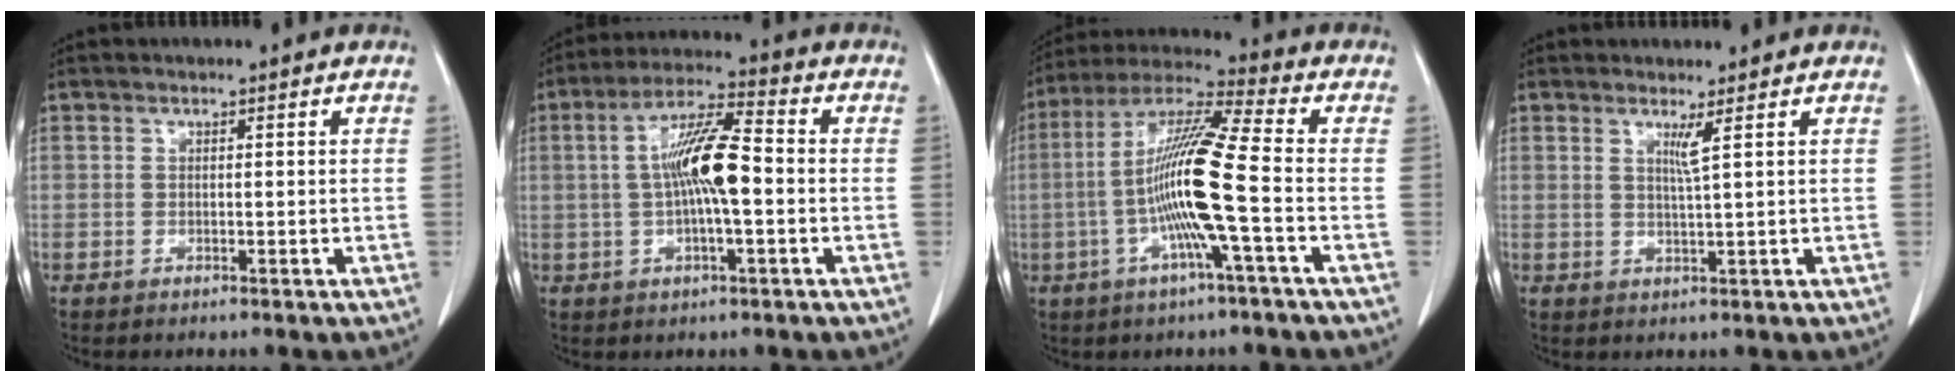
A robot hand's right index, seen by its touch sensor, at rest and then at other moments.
{"total": 9.9, "force": [-0.2, 1.6, 9.7], "torque": [-0.184, 0.016, -0.010]}
{"total": 14.0, "force": [-2.6, -0.5, 13.7], "torque": [-0.266, 0.004, -0.060]}
{"total": 1.9, "force": [1.0, -0.7, 1.5], "torque": [-0.032, -0.013, 0.022]}